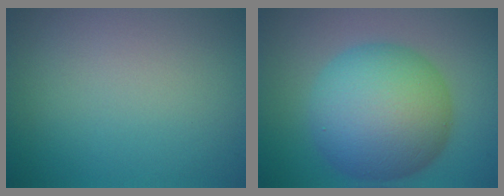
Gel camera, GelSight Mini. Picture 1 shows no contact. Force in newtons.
{"total": 10.6, "press": 10.6, "slide": 0.1}